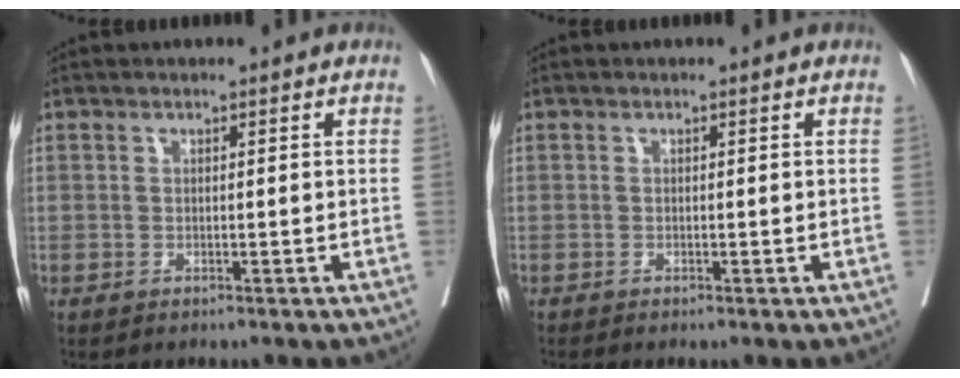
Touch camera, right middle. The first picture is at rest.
{"total": 0.6, "force": [-0.5, -0.1, 0.2], "torque": [-0.001, 0.000, -0.011]}